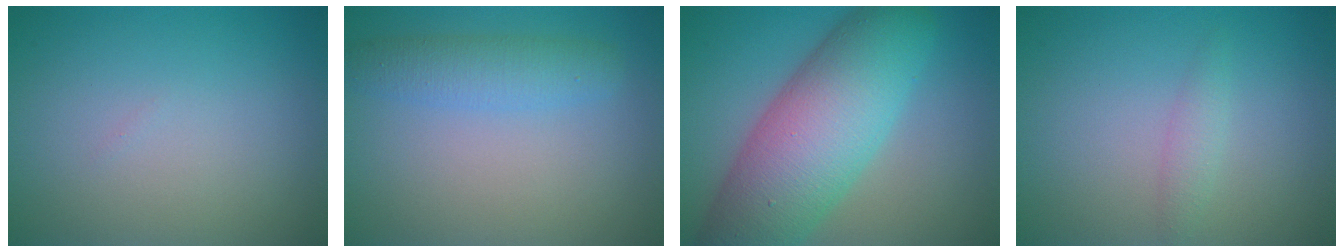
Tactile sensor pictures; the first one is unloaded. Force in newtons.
{"total": 3.1, "press": 3.1, "slide": 0.0}
{"total": 11.3, "press": 11.3, "slide": 0.4}
{"total": 1.2, "press": 1.2, "slide": 0.0}